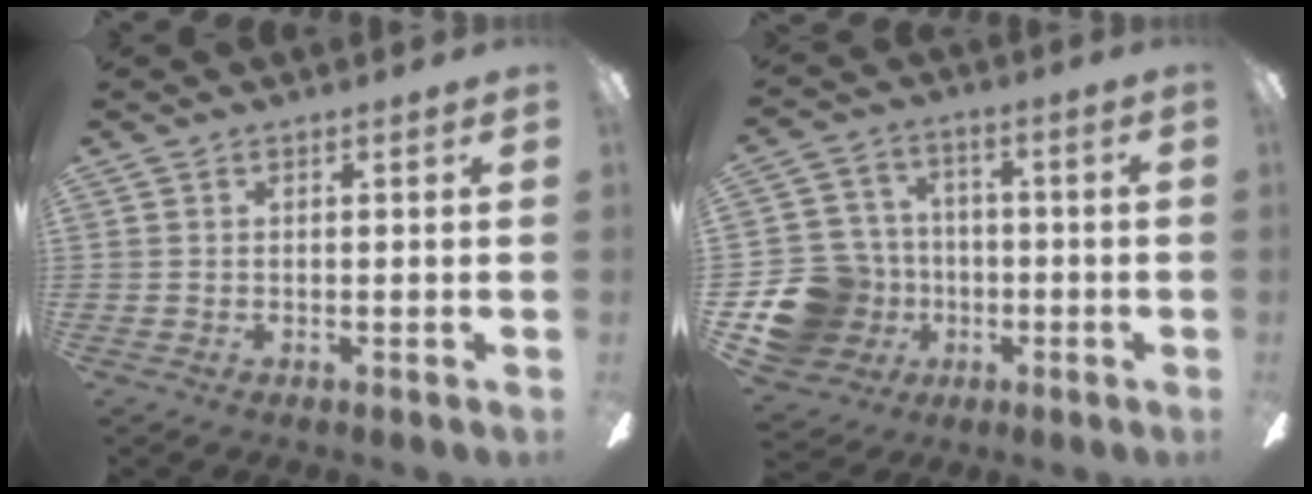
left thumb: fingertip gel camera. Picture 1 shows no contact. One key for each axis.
{"total": 16.5, "fx": -5.2, "fy": 14.5, "fz": 6.1, "tx": -0.126, "ty": 0.041, "tz": -0.077}